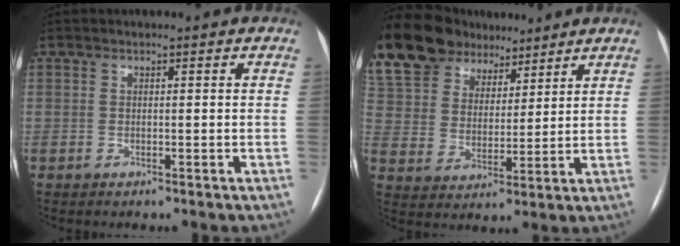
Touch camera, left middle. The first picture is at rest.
{"total": 22.3, "force": [16.5, 12.4, 8.4], "torque": [-0.223, 0.056, 0.306]}